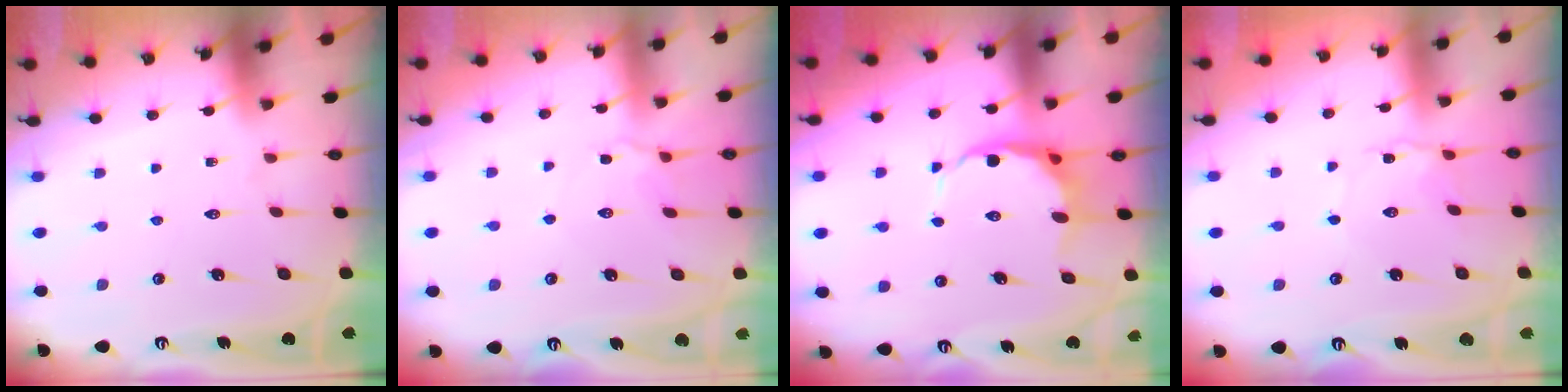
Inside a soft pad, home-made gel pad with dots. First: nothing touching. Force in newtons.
{"total": 3.6, "press": 3.6, "slide": 0.7}
{"total": 9.1, "press": 8.8, "slide": 2.3}
{"total": 4.6, "press": 4.5, "slide": 0.6}